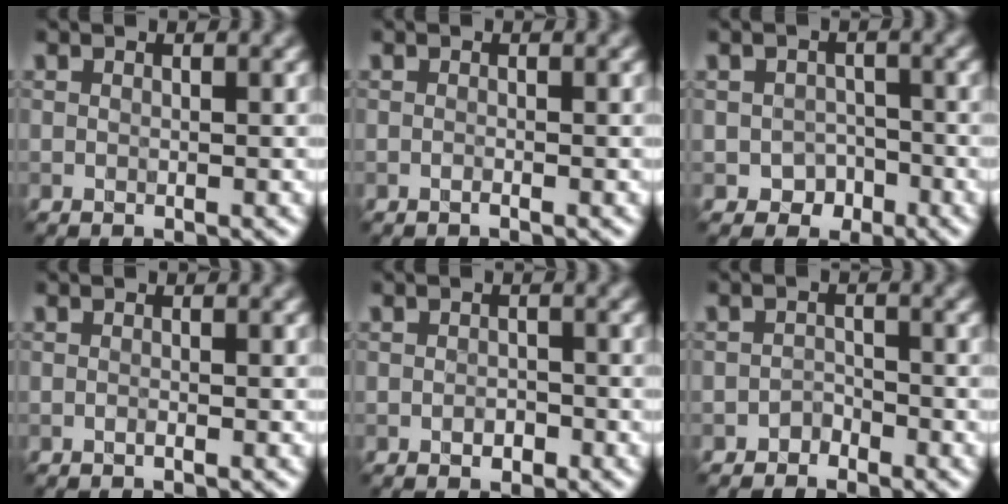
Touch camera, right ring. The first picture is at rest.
{"total": 0.0}
{"total": 2.1, "force": [-1.2, 1.8, 0.2], "torque": [0.012, 0.007, -0.022]}
{"total": 0.0}
{"total": 1.0, "force": [-0.5, 0.7, 0.5], "torque": [-0.008, 0.001, -0.010]}
{"total": 1.2, "force": [-1.0, 0.6, 0.0], "torque": [0.002, 0.008, -0.021]}